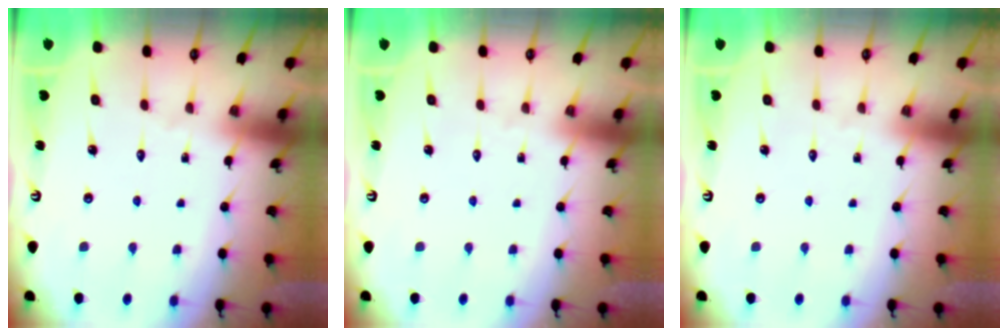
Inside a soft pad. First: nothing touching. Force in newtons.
{"total": 0.0}
{"total": 0.0}